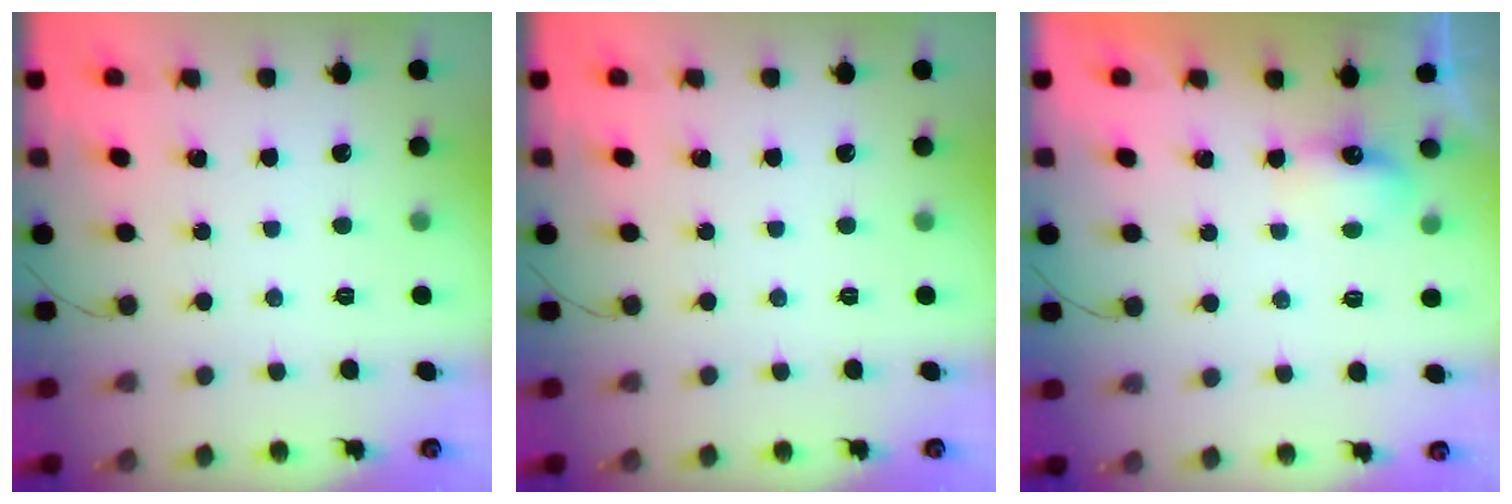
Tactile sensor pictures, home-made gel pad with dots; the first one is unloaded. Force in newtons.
{"total": 0.0}
{"total": 5.3, "press": 5.2, "slide": 1.1}